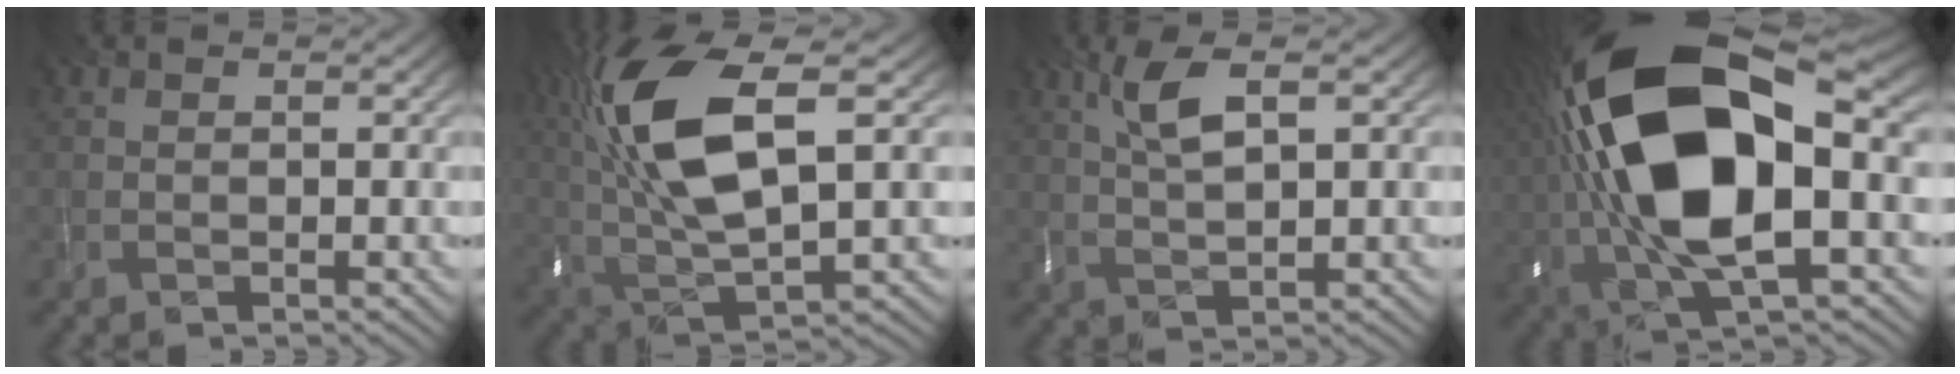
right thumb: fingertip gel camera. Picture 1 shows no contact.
{"total": 14.3, "force": [3.6, 5.1, 12.9], "torque": [-0.286, 0.018, 0.071]}
{"total": 4.9, "force": [1.9, 1.0, 4.4], "torque": [-0.103, 0.004, 0.041]}
{"total": 19.5, "force": [1.0, 9.0, 17.3], "torque": [-0.365, -0.010, 0.020]}